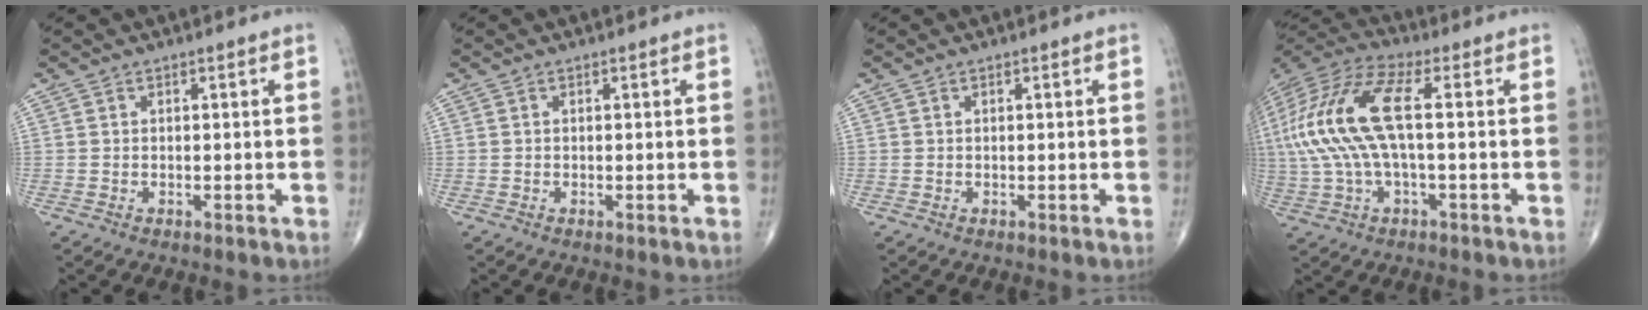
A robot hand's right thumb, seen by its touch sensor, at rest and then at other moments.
{"total": 0.0}
{"total": 0.0}
{"total": 18.2, "force": [1.1, 6.6, 16.9], "torque": [-0.386, 0.036, 0.016]}